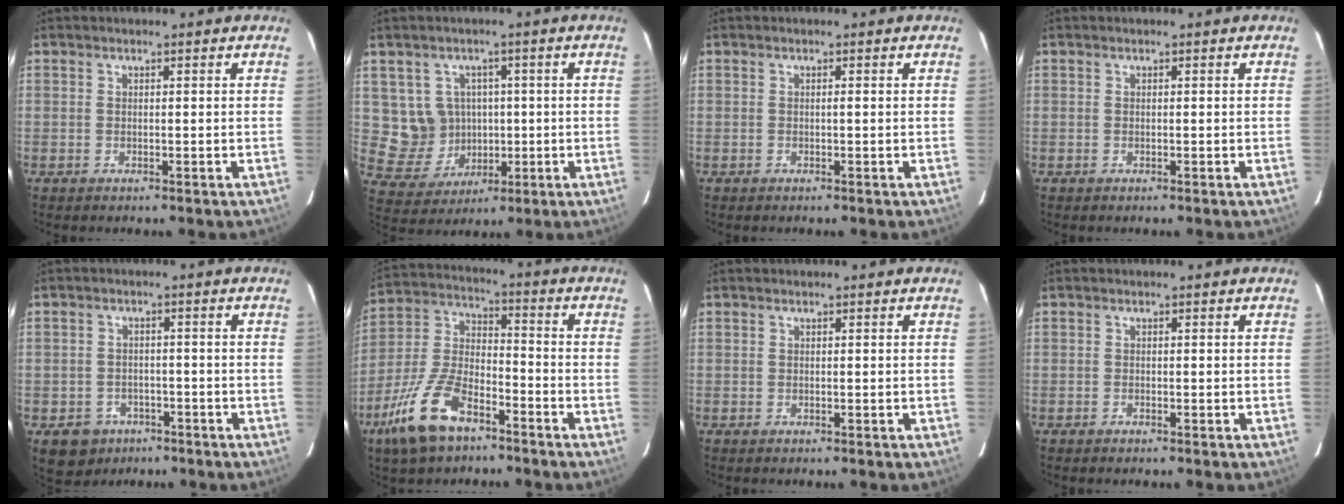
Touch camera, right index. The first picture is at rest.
{"total": 7.6, "force": [1.1, 7.3, 1.9], "torque": [-0.043, 0.019, 0.038]}
{"total": 0.0}
{"total": 0.0}
{"total": 5.2, "force": [-2.7, 4.4, 0.9], "torque": [-0.014, 0.008, -0.031]}
{"total": 13.1, "force": [-8.1, 5.4, 8.7], "torque": [-0.195, -0.005, -0.157]}
{"total": 0.0}
{"total": 0.0}